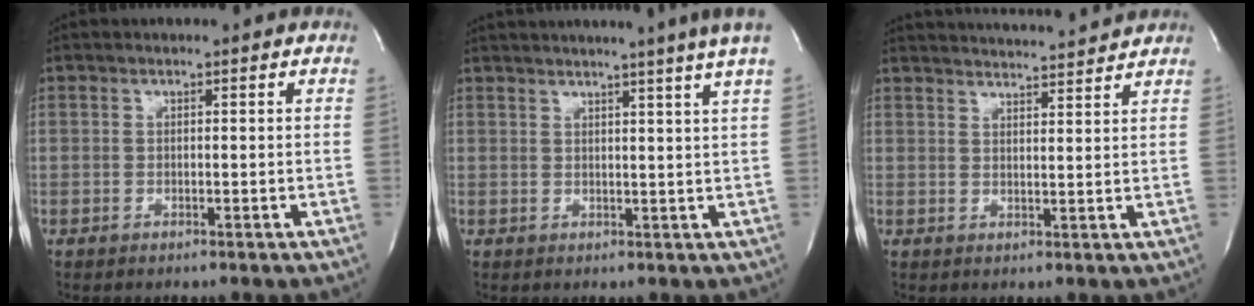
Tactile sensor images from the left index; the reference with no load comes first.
{"total": 10.1, "force": [8.3, -2.1, 5.3], "torque": [-0.078, -0.015, 0.088]}
{"total": 11.9, "force": [11.6, 0.2, 2.9], "torque": [-0.049, 0.005, 0.154]}